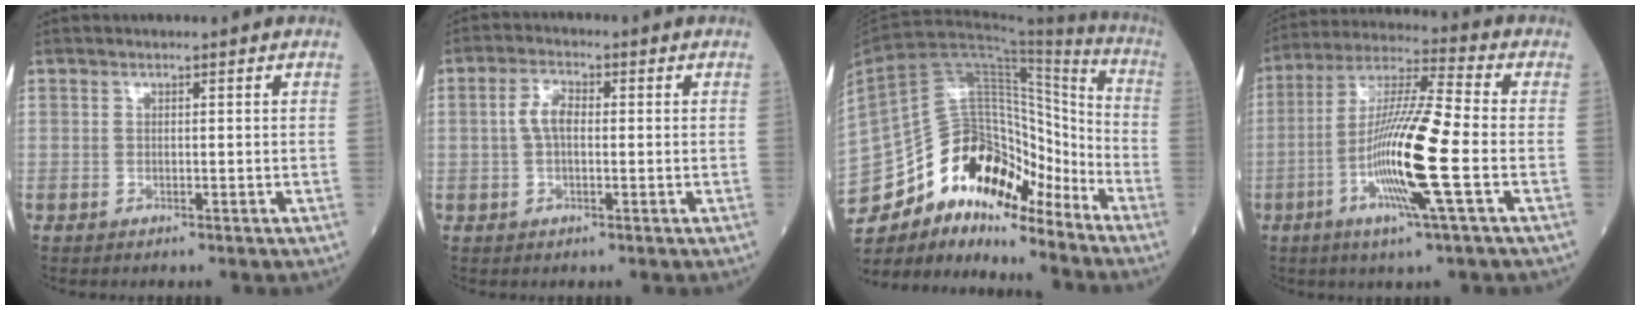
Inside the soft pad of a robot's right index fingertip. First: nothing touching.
{"total": 3.8, "force": [0.1, 1.8, 3.3], "torque": [-0.072, 0.012, 0.001]}
{"total": 21.5, "force": [-15.7, 8.7, 11.8], "torque": [-0.235, 0.045, -0.273]}
{"total": 14.7, "force": [-3.7, -0.3, 14.2], "torque": [-0.278, -0.007, -0.080]}